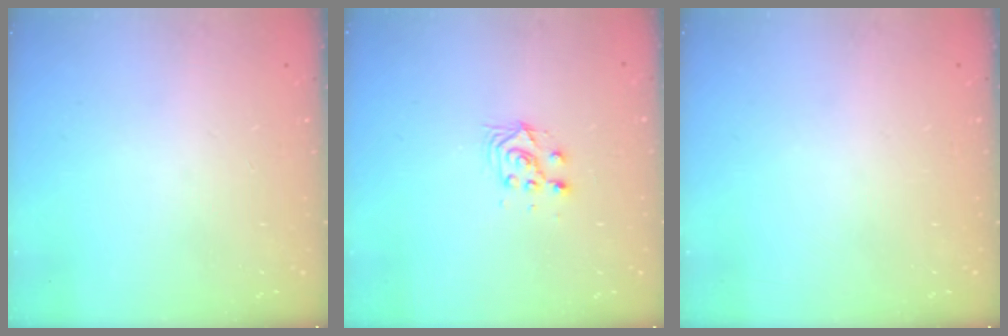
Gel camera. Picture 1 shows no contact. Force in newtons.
{"total": 7.0, "press": 7.0, "slide": 0.7}
{"total": 0.0}